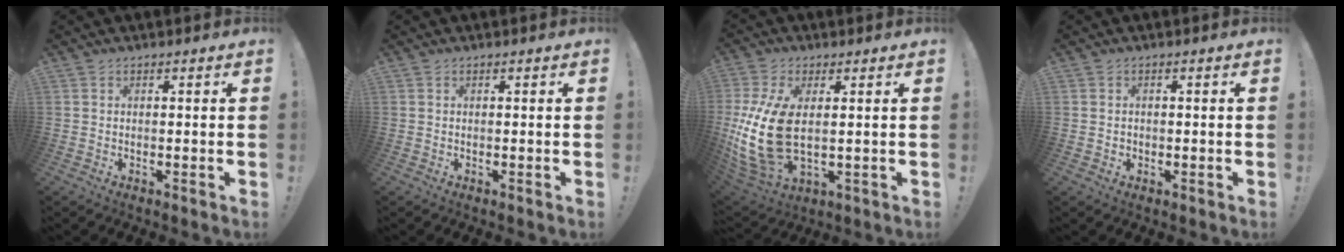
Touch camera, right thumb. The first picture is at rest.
{"total": 0.0}
{"total": 18.0, "force": [1.5, 9.9, 15.0], "torque": [-0.296, -0.016, 0.037]}
{"total": 0.9, "force": [-0.4, 0.8, 0.0], "torque": [-0.006, 0.005, -0.006]}